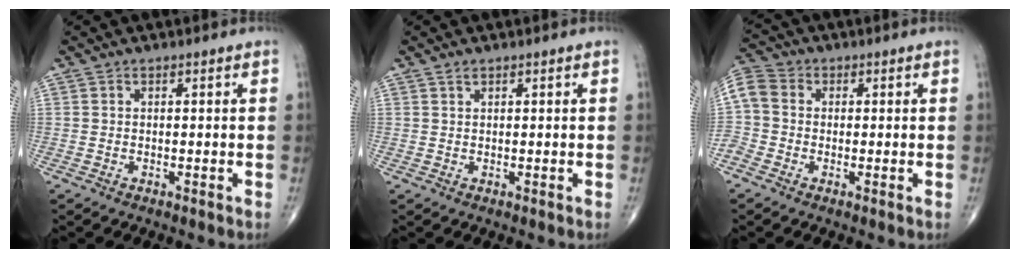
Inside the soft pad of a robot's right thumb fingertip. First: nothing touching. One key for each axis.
{"total": 0.6, "fx": 0.5, "fy": 0.4, "fz": 0.2, "tx": -0.004, "ty": 0.001, "tz": 0.008}
{"total": 9.9, "fx": -0.5, "fy": 8.8, "fz": 4.5, "tx": -0.128, "ty": 0.028, "tz": -0.017}